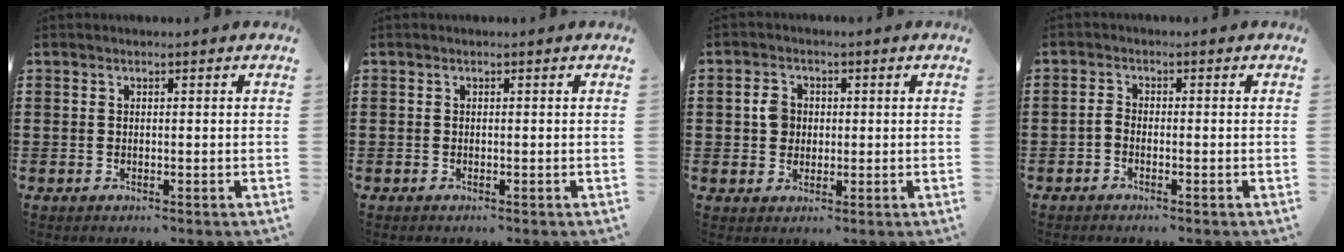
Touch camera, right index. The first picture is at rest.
{"total": 0.0}
{"total": 3.3, "force": [0.1, 2.8, 1.7], "torque": [-0.042, 0.012, 0.001]}
{"total": 1.3, "force": [-0.9, 0.5, 0.7], "torque": [-0.024, -0.004, -0.020]}